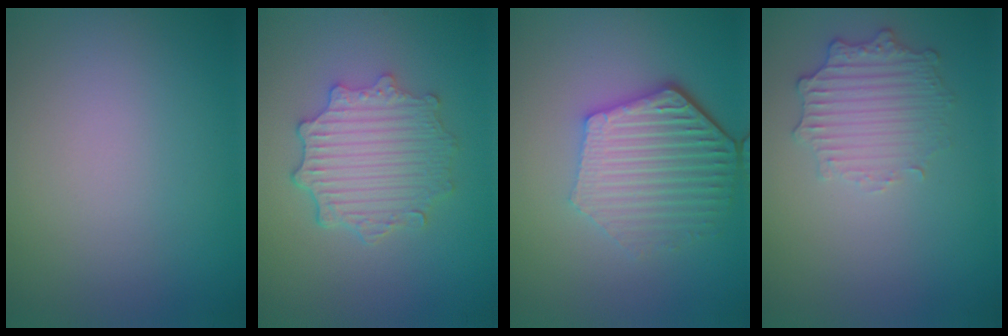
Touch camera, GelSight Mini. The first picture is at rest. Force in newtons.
{"total": 4.6, "press": 3.8, "slide": 2.7}
{"total": 5.8, "press": 4.4, "slide": 3.8}
{"total": 2.5, "press": 2.3, "slide": 1.0}